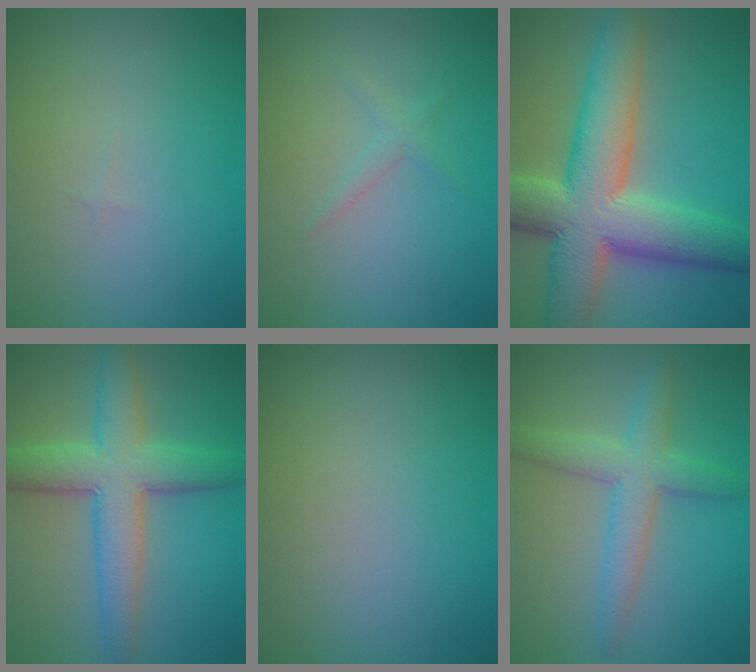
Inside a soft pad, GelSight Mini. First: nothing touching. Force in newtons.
{"total": 1.1, "press": 1.1, "slide": 0.0}
{"total": 12.2, "press": 12.2, "slide": 0.6}
{"total": 7.4, "press": 7.4, "slide": 0.1}
{"total": 0.0}
{"total": 4.5, "press": 4.5, "slide": 0.1}